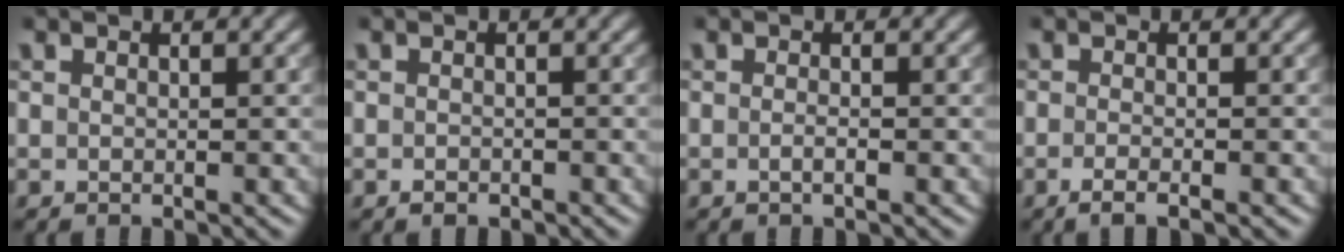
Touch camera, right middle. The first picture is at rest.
{"total": 0.8, "force": [-0.5, 0.4, 0.4], "torque": [-0.004, -0.002, -0.008]}
{"total": 0.9, "force": [-0.3, 0.2, 0.8], "torque": [-0.013, -0.001, -0.008]}
{"total": 1.9, "force": [-0.9, 0.6, 1.6], "torque": [-0.017, -0.004, -0.020]}